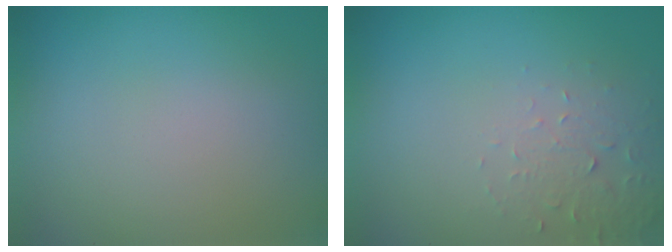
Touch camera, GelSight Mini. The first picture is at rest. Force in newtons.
{"total": 1.9, "press": 1.8, "slide": 0.4}